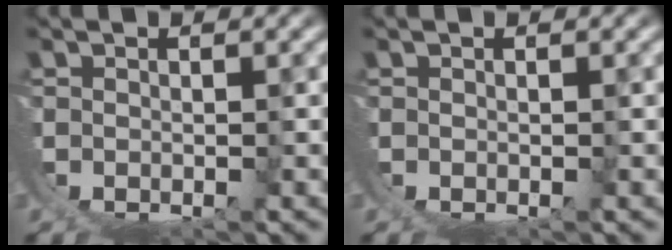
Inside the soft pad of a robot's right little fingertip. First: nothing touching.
{"total": 0.0}